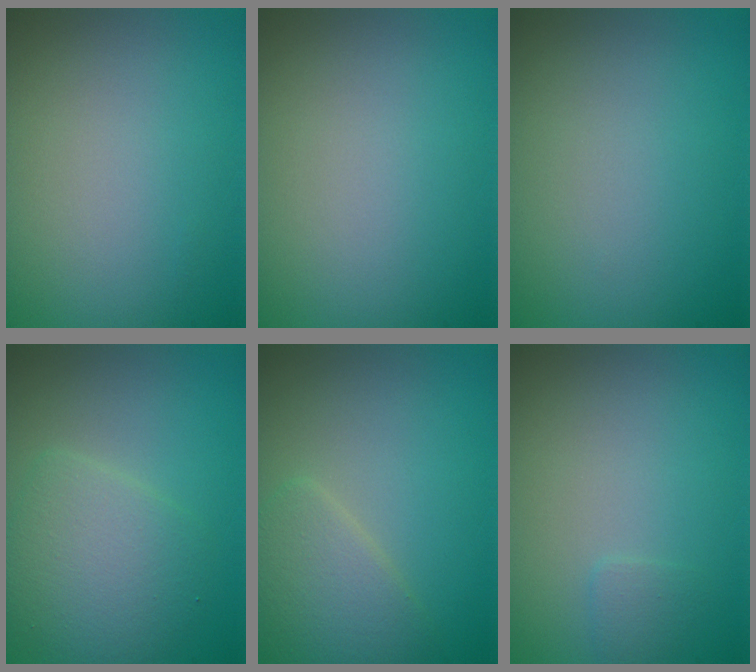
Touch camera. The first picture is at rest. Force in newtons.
{"total": 0.0}
{"total": 0.0}
{"total": 4.2, "press": 4.2, "slide": 0.2}
{"total": 3.2, "press": 3.2, "slide": 0.1}
{"total": 0.8, "press": 0.8, "slide": 0.1}